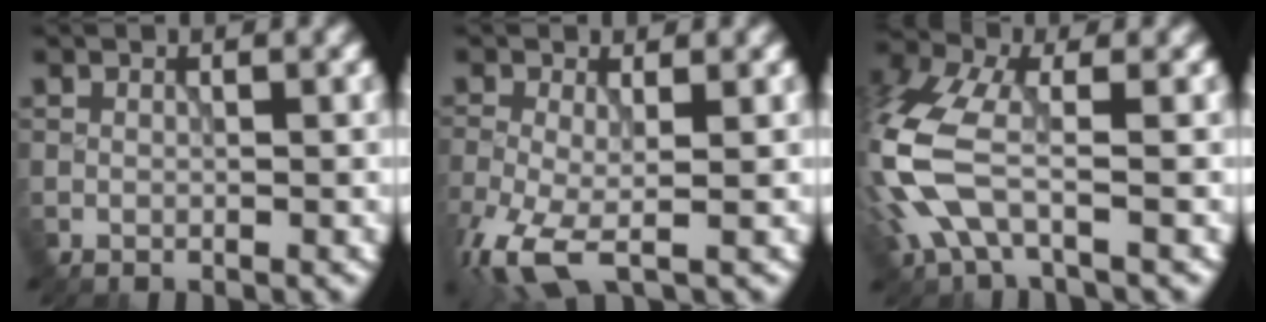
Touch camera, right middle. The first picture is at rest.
{"total": 6.3, "force": [-3.1, 2.5, 4.9], "torque": [-0.119, -0.021, -0.065]}
{"total": 6.8, "force": [-1.6, 3.3, 5.7], "torque": [-0.154, 0.007, -0.051]}